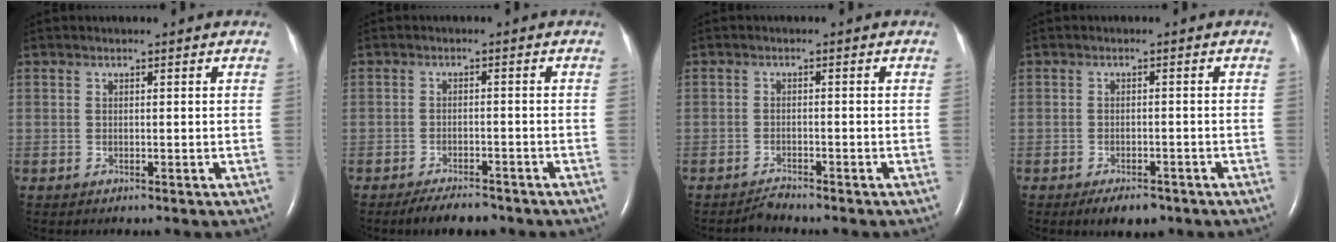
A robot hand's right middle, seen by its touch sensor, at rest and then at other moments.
{"total": 4.7, "force": [-4.0, 1.3, 2.1], "torque": [-0.037, -0.005, -0.063]}
{"total": 1.6, "force": [-1.6, -0.1, 0.1], "torque": [-0.008, -0.008, -0.028]}
{"total": 3.9, "force": [-2.8, 1.6, 2.2], "torque": [-0.032, -0.002, -0.037]}